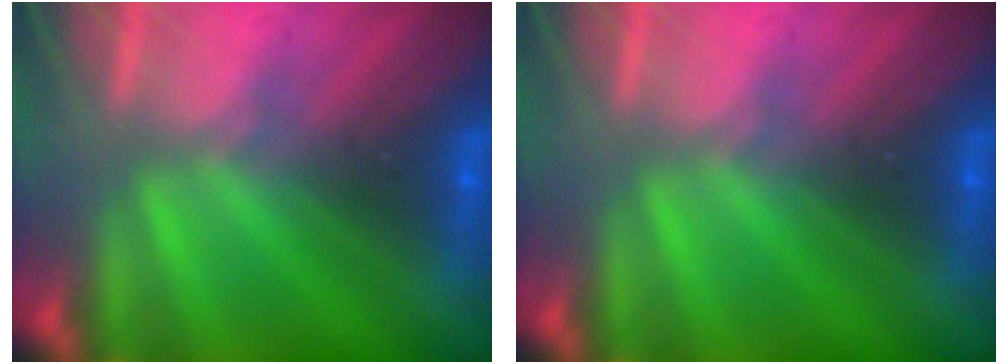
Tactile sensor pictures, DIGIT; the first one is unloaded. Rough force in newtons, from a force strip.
{"total": 0.0}